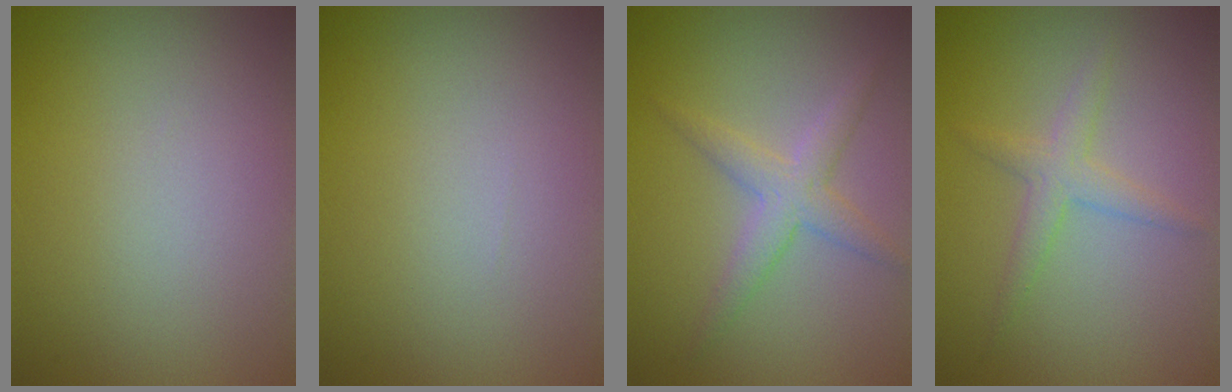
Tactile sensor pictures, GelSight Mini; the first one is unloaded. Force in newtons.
{"total": 0.0}
{"total": 2.8, "press": 2.8, "slide": 0.0}
{"total": 2.1, "press": 2.1, "slide": 0.1}